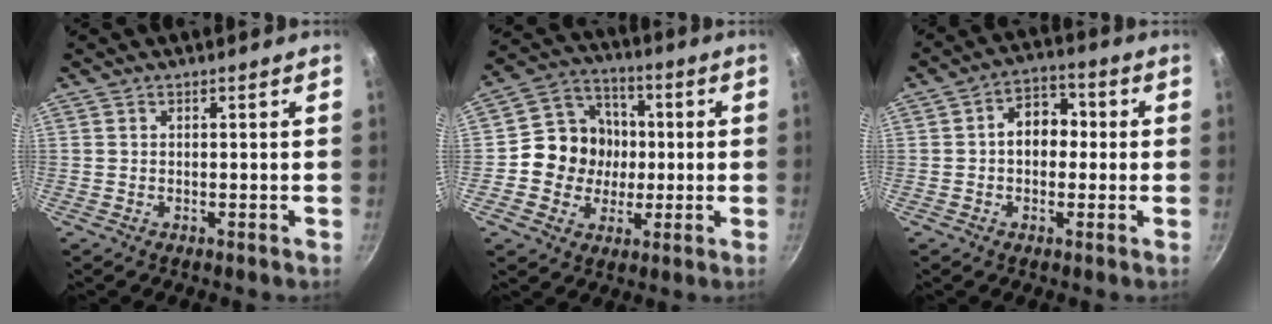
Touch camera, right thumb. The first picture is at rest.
{"total": 12.2, "force": [-0.5, 11.2, 4.8], "torque": [-0.045, 0.025, -0.023]}
{"total": 8.0, "force": [0.3, 5.9, 5.4], "torque": [-0.037, 0.022, -0.006]}